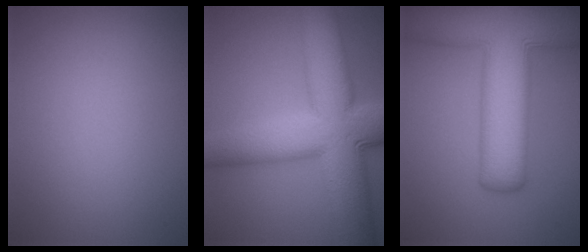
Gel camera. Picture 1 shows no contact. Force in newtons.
{"total": 13.8, "press": 13.8, "slide": 0.3}
{"total": 12.7, "press": 12.6, "slide": 0.5}